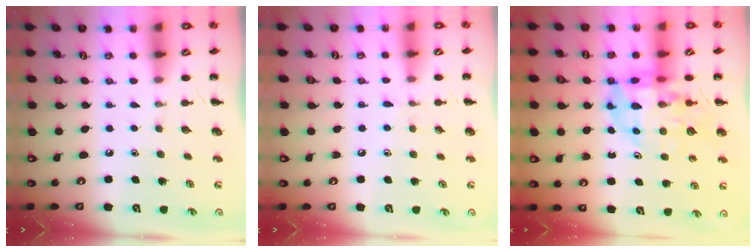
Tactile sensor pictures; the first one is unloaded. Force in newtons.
{"total": 5.4, "press": 4.9, "slide": 2.1}
{"total": 11.9, "press": 11.4, "slide": 3.5}